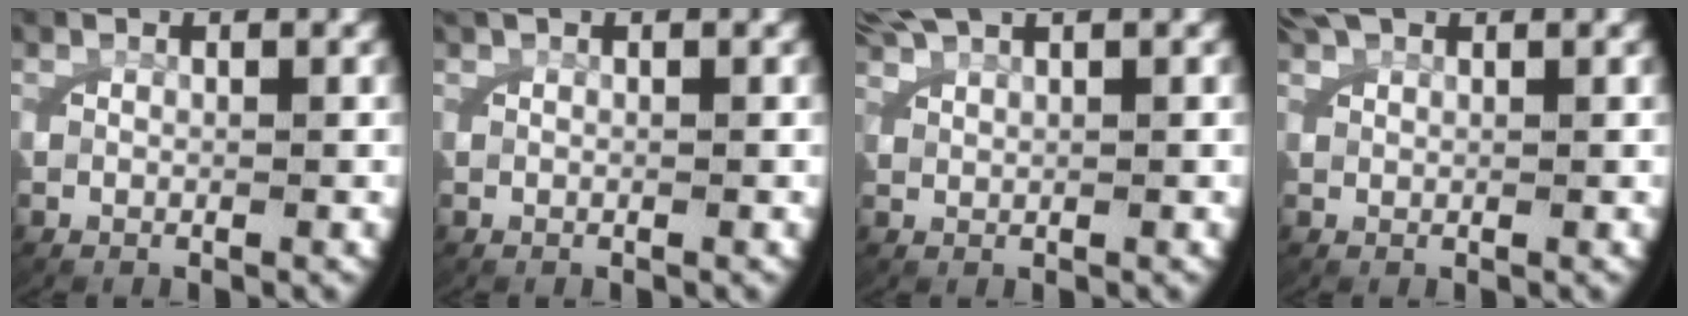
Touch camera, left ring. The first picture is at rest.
{"total": 0.5, "force": [0.4, -0.2, 0.3], "torque": [-0.008, 0.007, 0.006]}
{"total": 2.3, "force": [2.1, 0.0, 1.0], "torque": [-0.024, 0.008, 0.042]}
{"total": 1.4, "force": [1.3, -0.2, 0.4], "torque": [-0.011, 0.003, 0.030]}